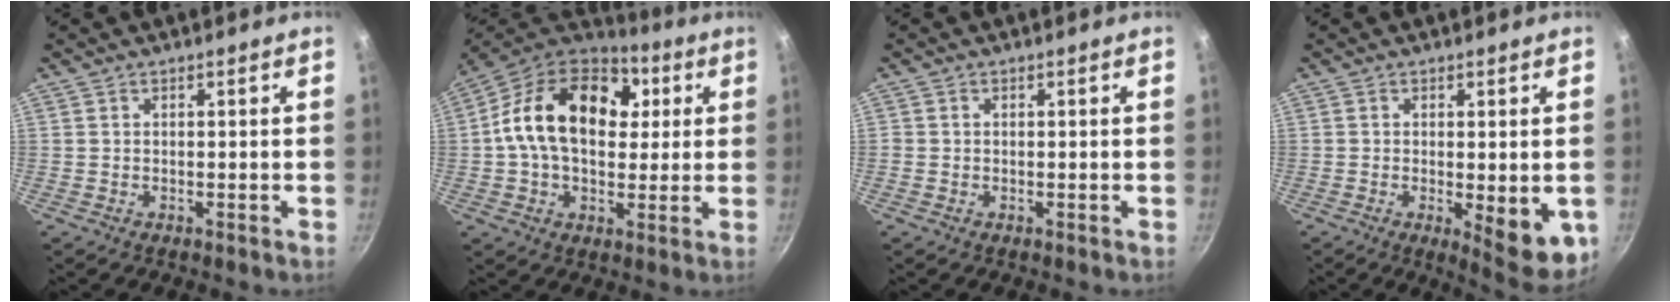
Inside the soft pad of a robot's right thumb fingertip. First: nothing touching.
{"total": 22.0, "force": [4.1, 15.0, 15.5], "torque": [-0.234, 0.020, 0.051]}
{"total": 0.6, "force": [-0.1, 0.5, 0.1], "torque": [-0.001, 0.001, -0.003]}
{"total": 9.3, "force": [-1.7, 3.1, 8.6], "torque": [-0.096, -0.009, -0.013]}